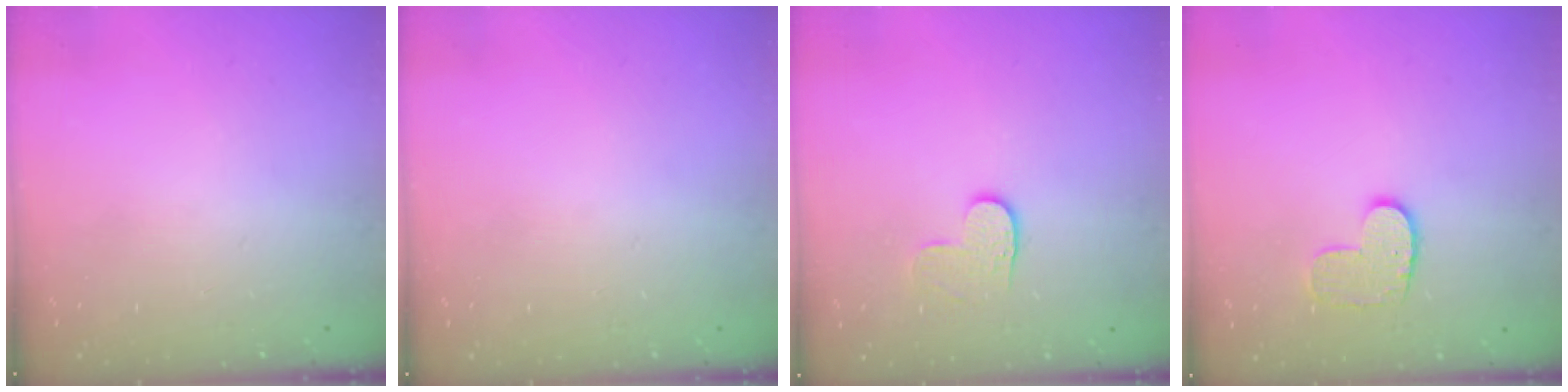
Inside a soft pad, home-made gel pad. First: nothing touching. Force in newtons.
{"total": 0.5, "press": 0.5, "slide": 0.1}
{"total": 4.7, "press": 4.7, "slide": 0.4}
{"total": 7.9, "press": 7.9, "slide": 0.3}